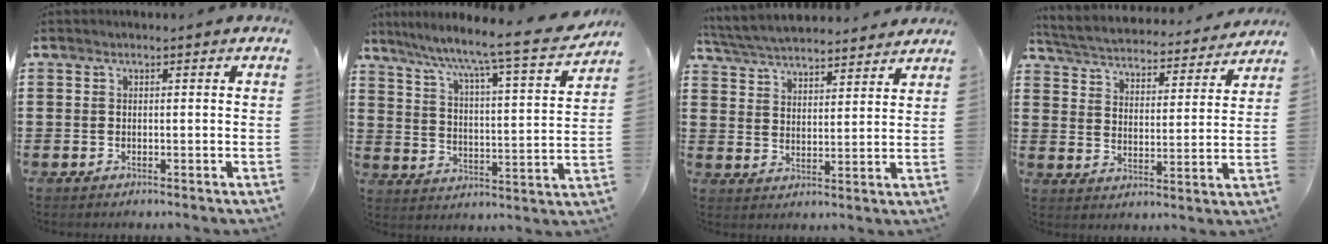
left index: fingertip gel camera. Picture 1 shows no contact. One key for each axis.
{"total": 7.3, "fx": 6.3, "fy": -0.8, "fz": 3.6, "tx": -0.090, "ty": -0.057, "tz": 0.095}
{"total": 5.2, "fx": 5.1, "fy": 0.8, "fz": 0.6, "tx": -0.037, "ty": -0.022, "tz": 0.090}
{"total": 3.9, "fx": 3.9, "fy": 0.1, "fz": 0.2, "tx": -0.028, "ty": -0.034, "tz": 0.060}